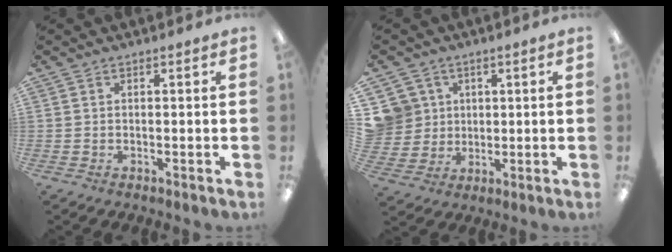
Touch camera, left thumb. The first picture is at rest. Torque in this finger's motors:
{"motor_torque": [-0.03, 0.03, 0.01, -0.01, -0.03]}